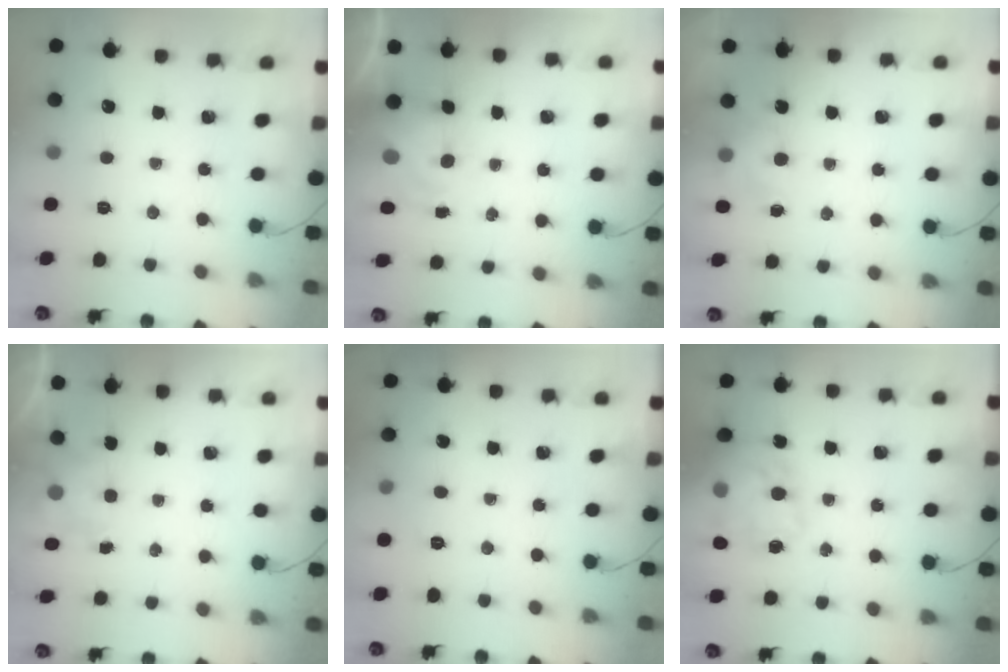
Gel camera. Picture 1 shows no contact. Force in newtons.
{"total": 4.4, "press": 4.3, "slide": 1.0}
{"total": 4.1, "press": 4.0, "slide": 1.2}
{"total": 2.0, "press": 1.6, "slide": 1.2}
{"total": 4.3, "press": 4.1, "slide": 1.2}
{"total": 20.2, "press": 19.8, "slide": 4.0}